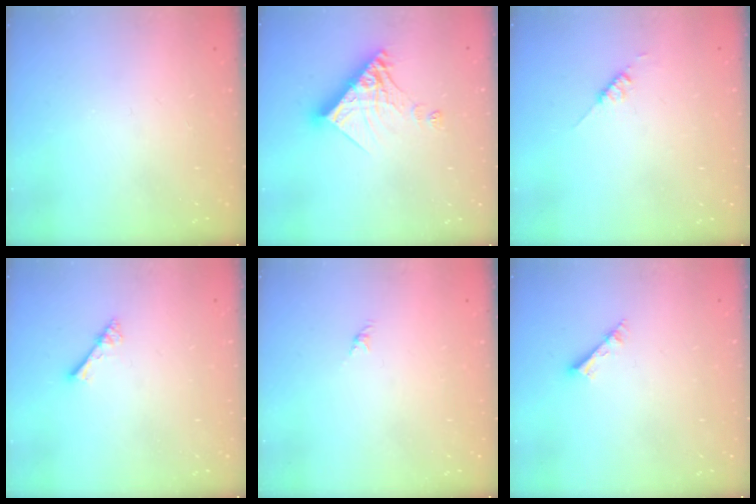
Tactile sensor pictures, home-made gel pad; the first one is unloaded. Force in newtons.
{"total": 13.9, "press": 13.9, "slide": 1.1}
{"total": 2.6, "press": 2.6, "slide": 0.3}
{"total": 2.7, "press": 2.7, "slide": 0.2}
{"total": 0.0}
{"total": 2.6, "press": 2.5, "slide": 0.2}